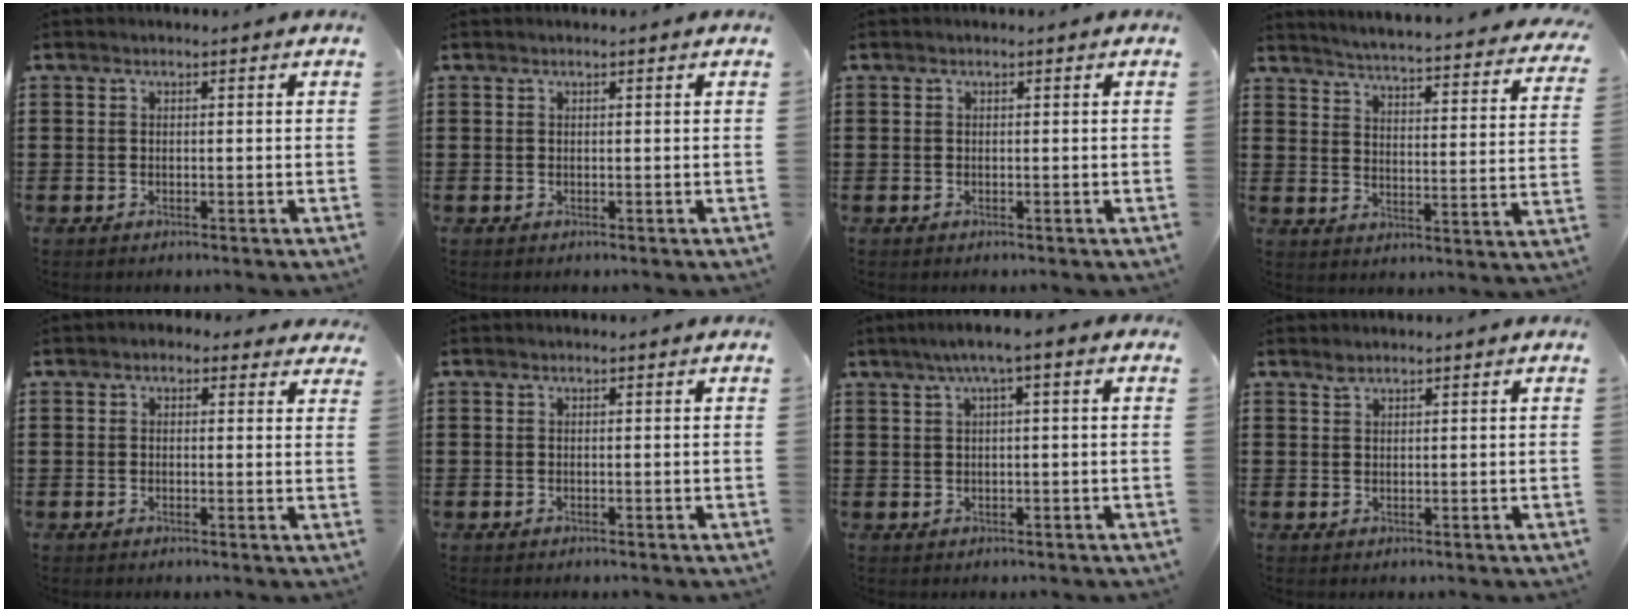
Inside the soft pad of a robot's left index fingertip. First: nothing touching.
{"total": 0.0}
{"total": 0.0}
{"total": 3.7, "force": [3.5, -0.7, 1.1], "torque": [-0.041, -0.037, 0.050]}
{"total": 1.6, "force": [1.1, 1.1, 0.4], "torque": [-0.006, 0.006, 0.017]}
{"total": 0.0}
{"total": 3.1, "force": [0.6, 0.2, 3.1], "torque": [-0.057, 0.001, 0.007]}
{"total": 1.2, "force": [1.1, 0.4, 0.4], "torque": [-0.011, 0.002, 0.021]}